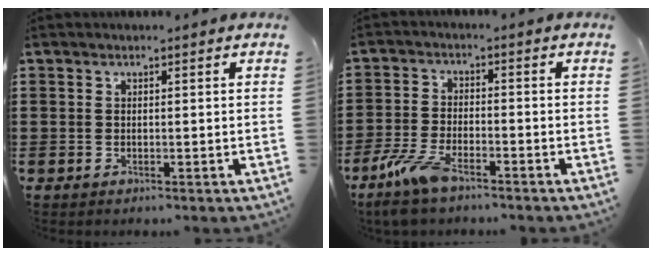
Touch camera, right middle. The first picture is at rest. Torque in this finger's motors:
{"motor_torque": [2.14, 0.00, 0.17, 0.13]}